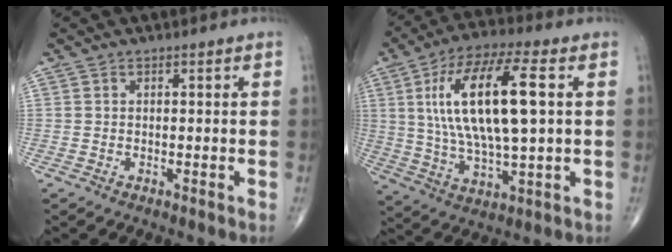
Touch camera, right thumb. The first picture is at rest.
{"total": 19.5, "force": [3.6, 6.1, 18.2], "torque": [-0.351, 0.005, 0.067]}